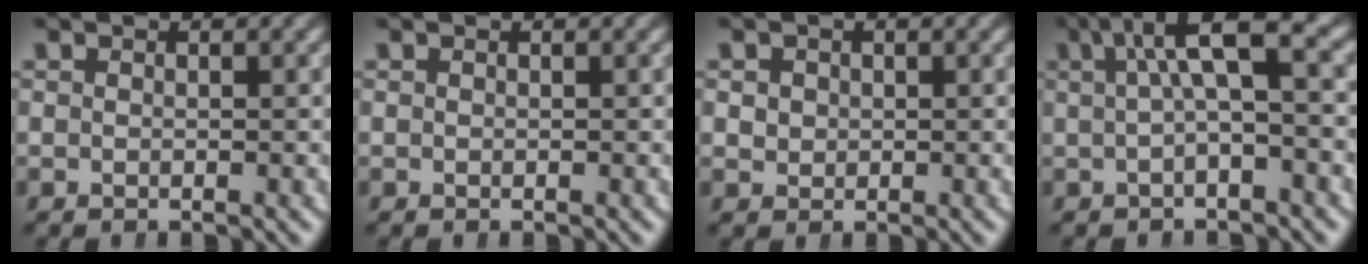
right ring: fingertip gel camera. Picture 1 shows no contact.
{"total": 0.0}
{"total": 1.5, "force": [0.1, 1.4, 0.3], "torque": [-0.014, -0.010, 0.013]}
{"total": 4.9, "force": [0.9, 1.2, 4.7], "torque": [-0.070, 0.022, 0.007]}